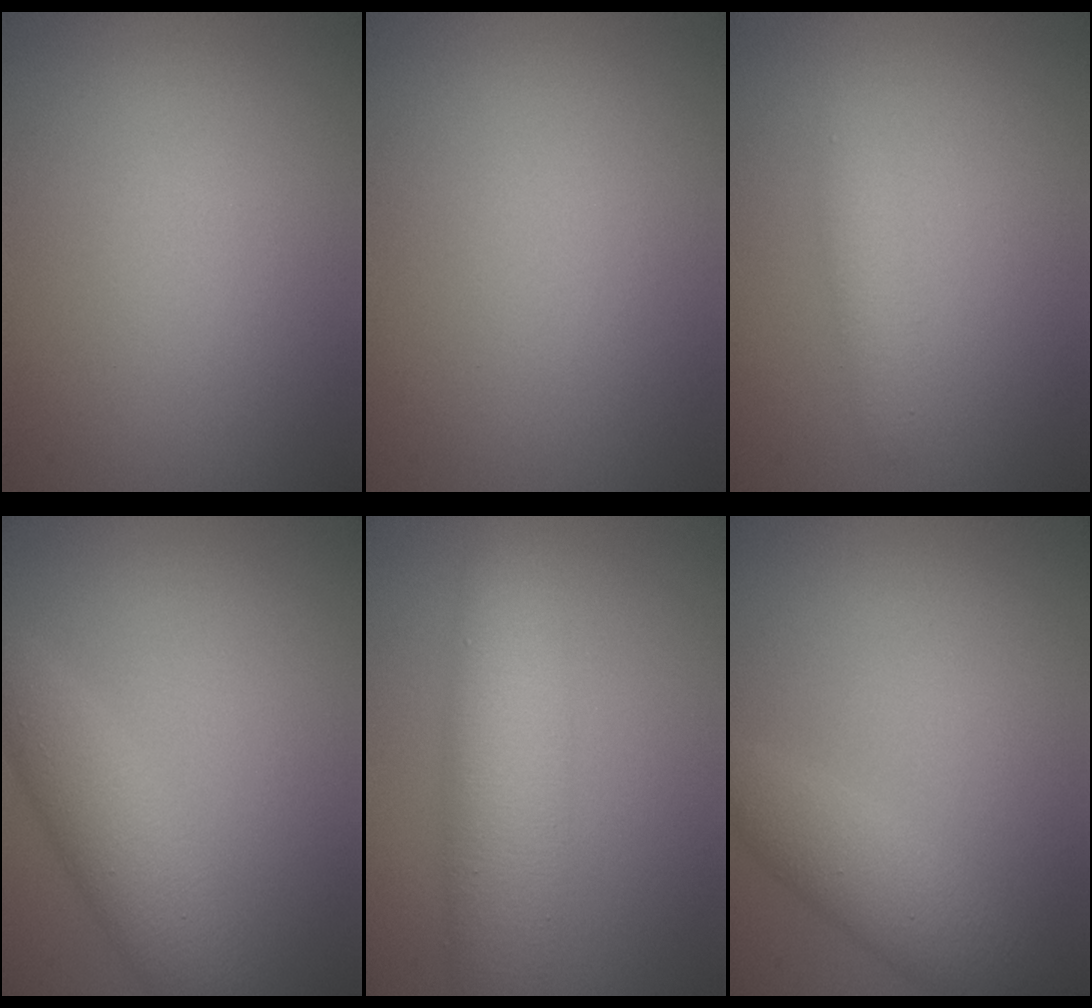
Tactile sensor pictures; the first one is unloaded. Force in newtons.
{"total": 0.0}
{"total": 1.4, "press": 1.4, "slide": 0.0}
{"total": 4.0, "press": 4.0, "slide": 0.2}
{"total": 5.8, "press": 5.8, "slide": 0.0}
{"total": 3.0, "press": 3.0, "slide": 0.2}